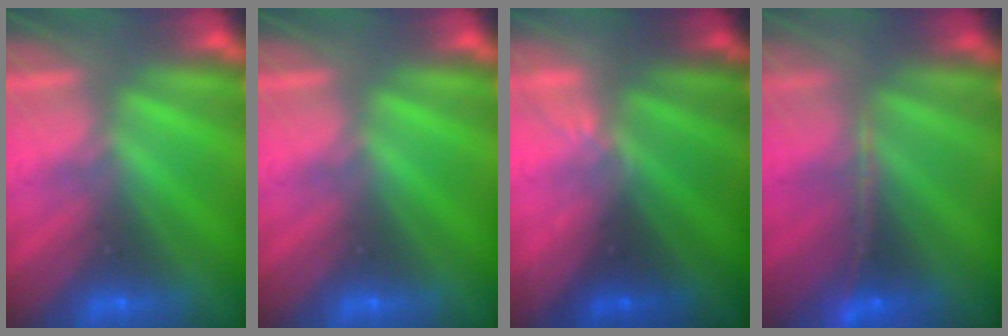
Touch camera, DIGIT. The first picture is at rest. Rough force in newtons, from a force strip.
{"total": 0.0}
{"total": 1.6}
{"total": 1.1}